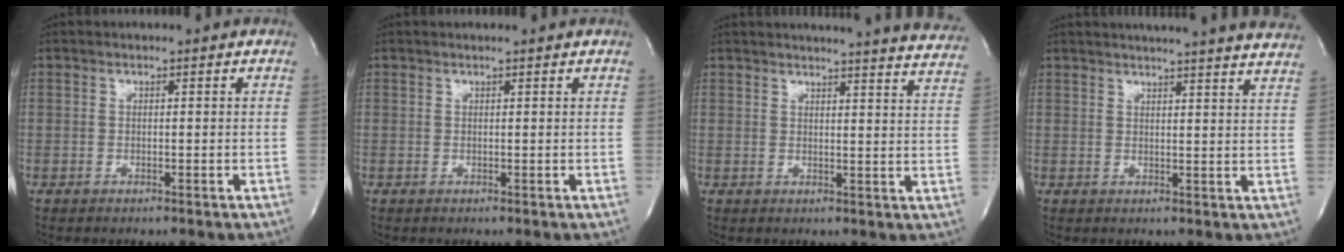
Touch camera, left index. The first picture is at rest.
{"total": 1.4, "force": [1.3, -0.1, 0.5], "torque": [-0.009, 0.005, 0.017]}
{"total": 20.7, "force": [19.9, 0.8, 5.6], "torque": [-0.077, -0.078, 0.215]}
{"total": 21.2, "force": [19.8, 0.5, 7.6], "torque": [-0.117, -0.031, 0.232]}